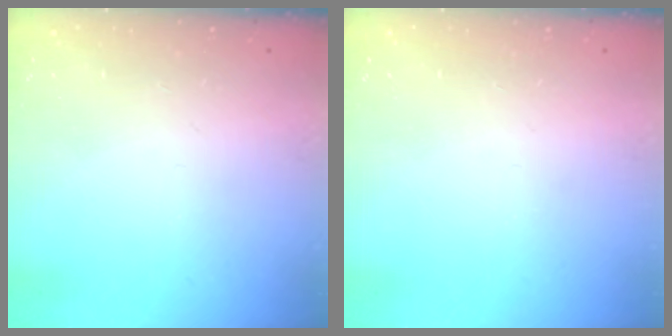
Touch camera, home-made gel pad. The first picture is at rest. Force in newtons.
{"total": 0.0}